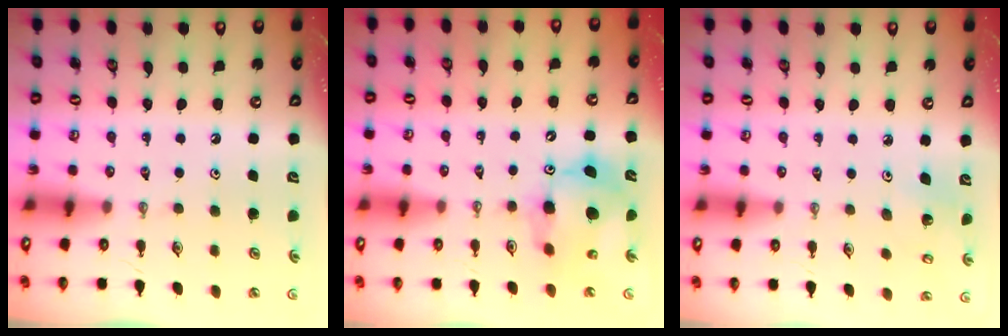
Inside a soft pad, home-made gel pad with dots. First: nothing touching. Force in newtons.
{"total": 11.5, "press": 11.5, "slide": 0.9}
{"total": 3.5, "press": 3.2, "slide": 1.4}